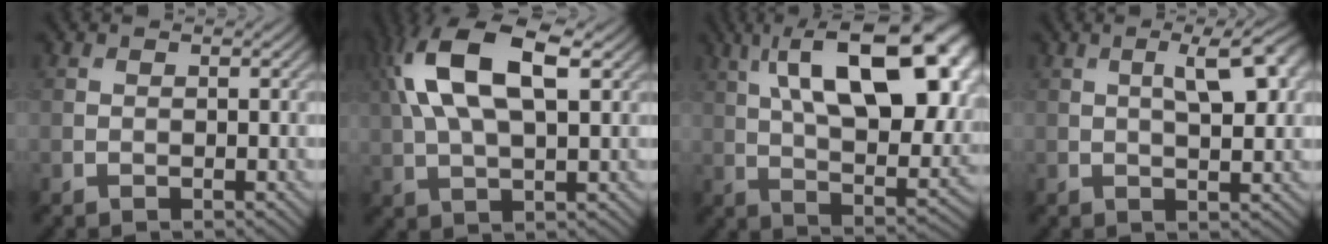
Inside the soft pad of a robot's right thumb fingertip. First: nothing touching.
{"total": 13.0, "force": [4.3, 5.9, 10.8], "torque": [-0.232, 0.013, 0.079]}
{"total": 20.5, "force": [7.1, 9.9, 16.5], "torque": [-0.260, 0.029, 0.100]}
{"total": 5.9, "force": [1.4, 1.8, 5.5], "torque": [-0.084, 0.009, 0.022]}